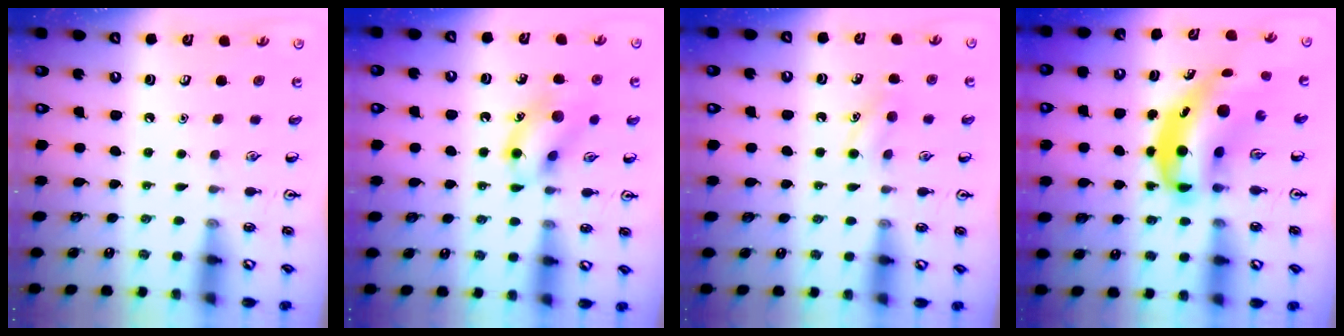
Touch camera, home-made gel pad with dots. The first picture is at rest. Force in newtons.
{"total": 11.4, "press": 11.4, "slide": 0.5}
{"total": 7.3, "press": 7.1, "slide": 1.7}
{"total": 10.3, "press": 9.8, "slide": 3.2}